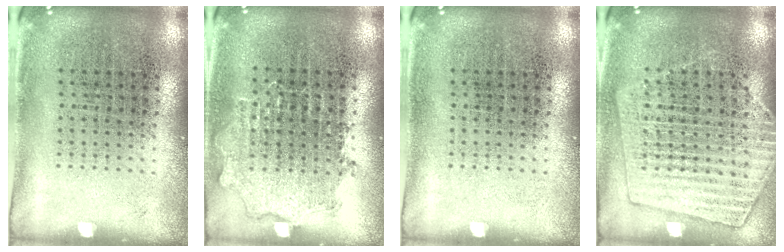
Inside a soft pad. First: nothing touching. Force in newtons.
{"total": 0.9, "press": 0.9, "slide": 0.2}
{"total": 0.0}
{"total": 1.4, "press": 1.3, "slide": 0.5}